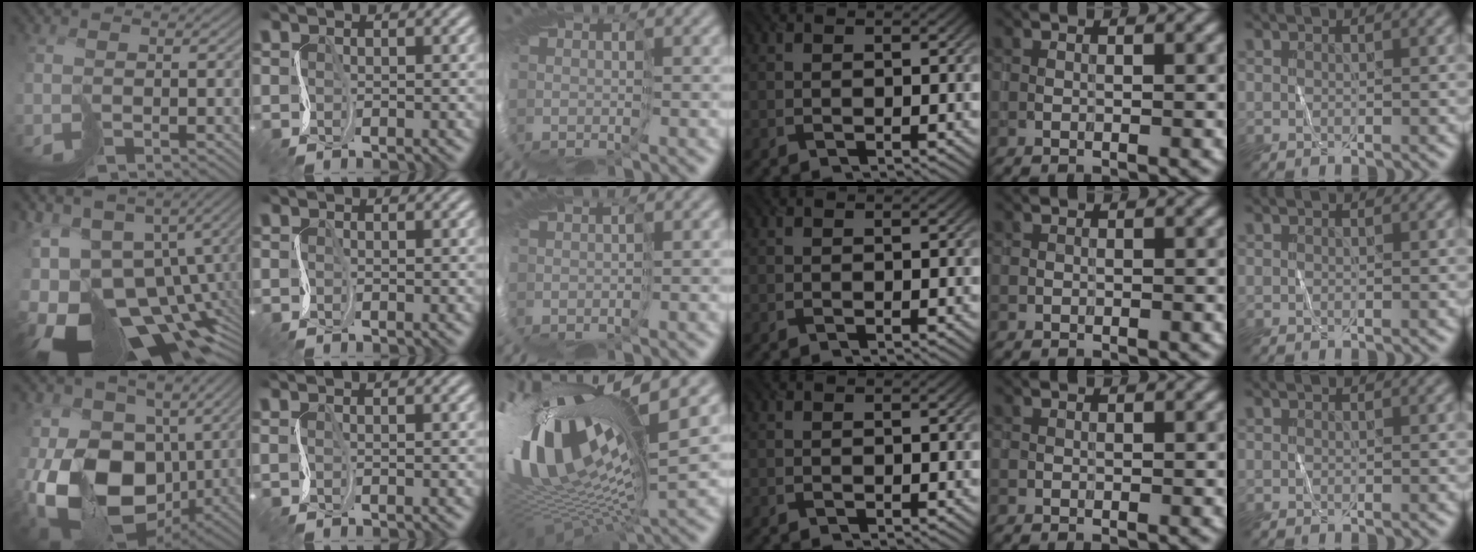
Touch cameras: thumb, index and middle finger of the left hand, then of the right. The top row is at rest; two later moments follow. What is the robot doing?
{"motion": "cut", "object": "tape"}